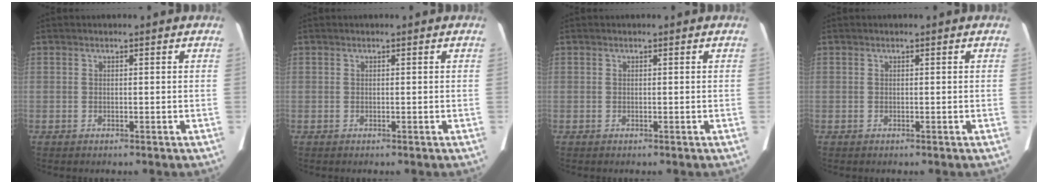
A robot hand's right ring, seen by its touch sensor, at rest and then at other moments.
{"total": 0.0}
{"total": 0.0}
{"total": 0.0}